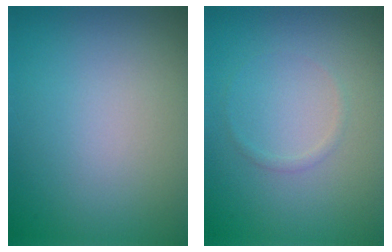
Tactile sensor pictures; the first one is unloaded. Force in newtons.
{"total": 0.6, "press": 0.6, "slide": 0.1}